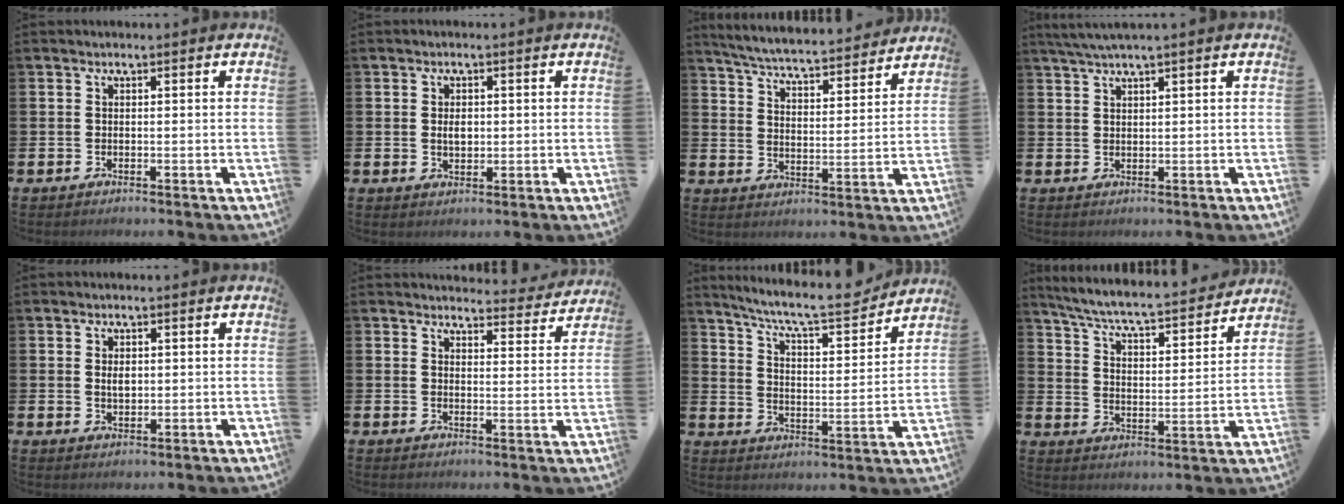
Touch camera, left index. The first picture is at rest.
{"total": 2.0, "force": [0.1, 1.3, 1.5], "torque": [-0.012, 0.000, -0.004]}
{"total": 6.0, "force": [5.8, 0.4, 1.4], "torque": [-0.048, -0.048, 0.097]}
{"total": 2.6, "force": [2.1, -0.2, 1.5], "torque": [-0.032, -0.001, 0.039]}
{"total": 1.7, "force": [0.4, 1.0, 1.3], "torque": [-0.009, -0.002, 0.001]}
{"total": 3.6, "force": [3.5, 0.6, 0.2], "torque": [0.003, -0.033, 0.058]}
{"total": 8.4, "force": [7.6, 1.2, 3.2], "torque": [-0.080, -0.060, 0.127]}
{"total": 6.6, "force": [6.1, 0.5, 2.4], "torque": [-0.071, -0.052, 0.099]}